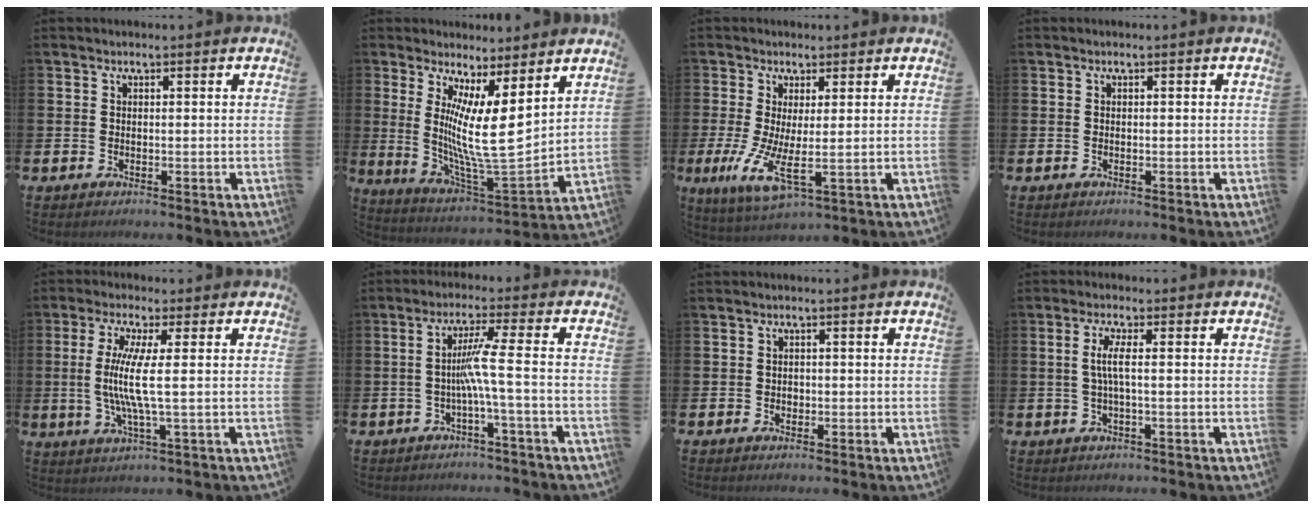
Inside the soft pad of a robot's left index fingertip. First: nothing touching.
{"total": 9.8, "force": [3.8, 1.2, 9.0], "torque": [-0.164, -0.049, 0.063]}
{"total": 5.3, "force": [1.2, 0.8, 5.1], "torque": [-0.103, -0.040, 0.022]}
{"total": 0.0}
{"total": 7.1, "force": [0.3, 0.3, 7.1], "torque": [-0.138, -0.009, 0.001]}
{"total": 5.9, "force": [-0.8, -1.3, 5.7], "torque": [-0.104, -0.008, -0.024]}
{"total": 0.9, "force": [0.0, 0.8, 0.3], "torque": [0.000, 0.004, -0.003]}
{"total": 3.0, "force": [0.2, 0.3, 2.9], "torque": [-0.057, 0.001, 0.001]}